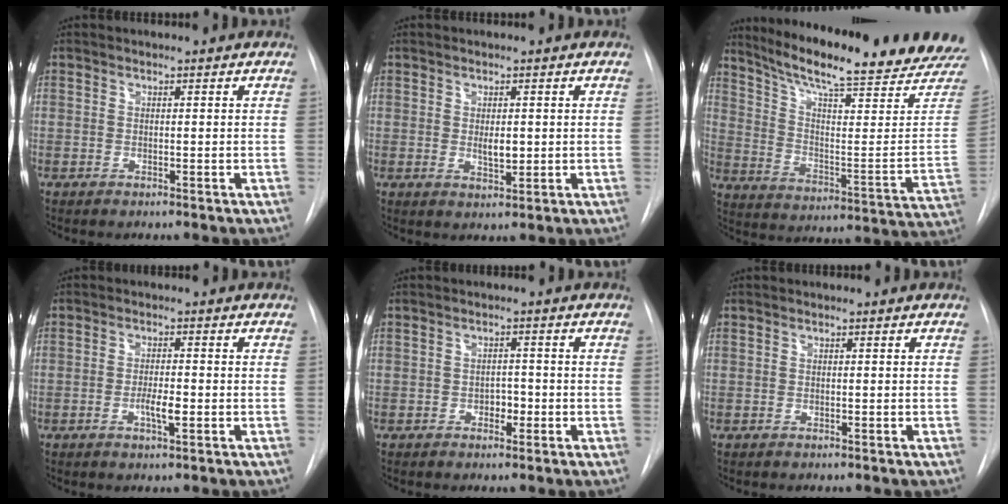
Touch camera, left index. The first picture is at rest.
{"total": 2.4, "force": [0.5, 1.0, 2.2], "torque": [-0.037, -0.007, 0.012]}
{"total": 24.4, "force": [21.5, 1.4, 11.5], "torque": [-0.183, -0.078, 0.288]}
{"total": 2.8, "force": [-0.8, 0.5, 2.6], "torque": [-0.048, 0.000, -0.013]}
{"total": 1.8, "force": [-0.7, 1.2, 1.2], "torque": [-0.014, 0.005, -0.009]}
{"total": 0.0}